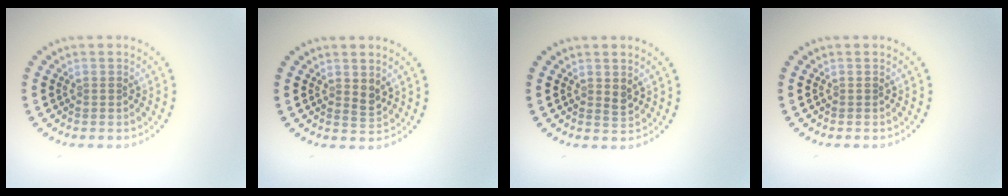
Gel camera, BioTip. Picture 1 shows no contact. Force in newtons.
{"total": 1.2, "press": 1.0, "slide": 0.6}
{"total": 0.9, "press": 0.9, "slide": 0.3}
{"total": 0.0}